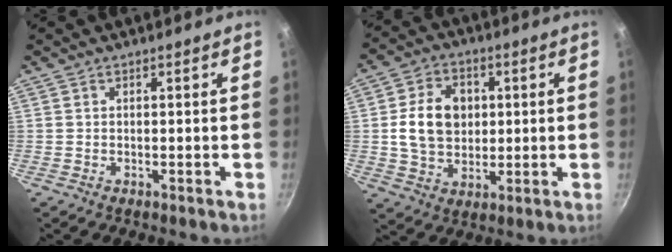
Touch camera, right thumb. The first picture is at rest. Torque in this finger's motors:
{"motor_torque": [-0.07, 2.01, 0.53, -0.37, 0.10]}